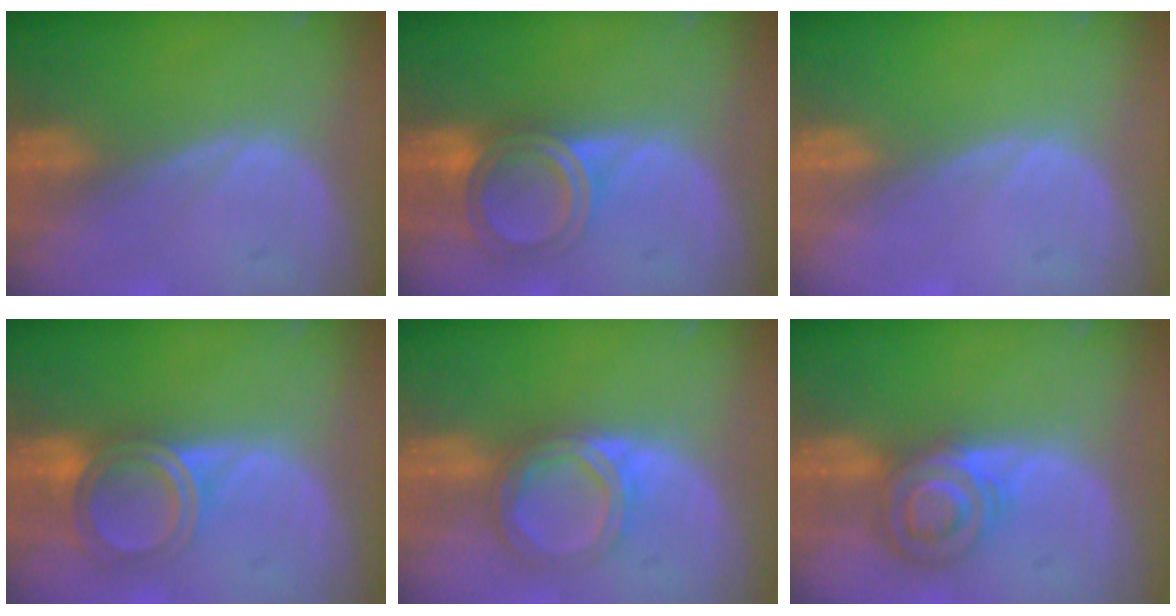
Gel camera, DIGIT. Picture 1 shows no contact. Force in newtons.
{"total": 6.1, "press": 5.3, "slide": 3.0}
{"total": 0.0}
{"total": 6.1, "press": 5.3, "slide": 3.0}
{"total": 5.6, "press": 5.3, "slide": 1.9}
{"total": 6.3, "press": 6.1, "slide": 1.4}